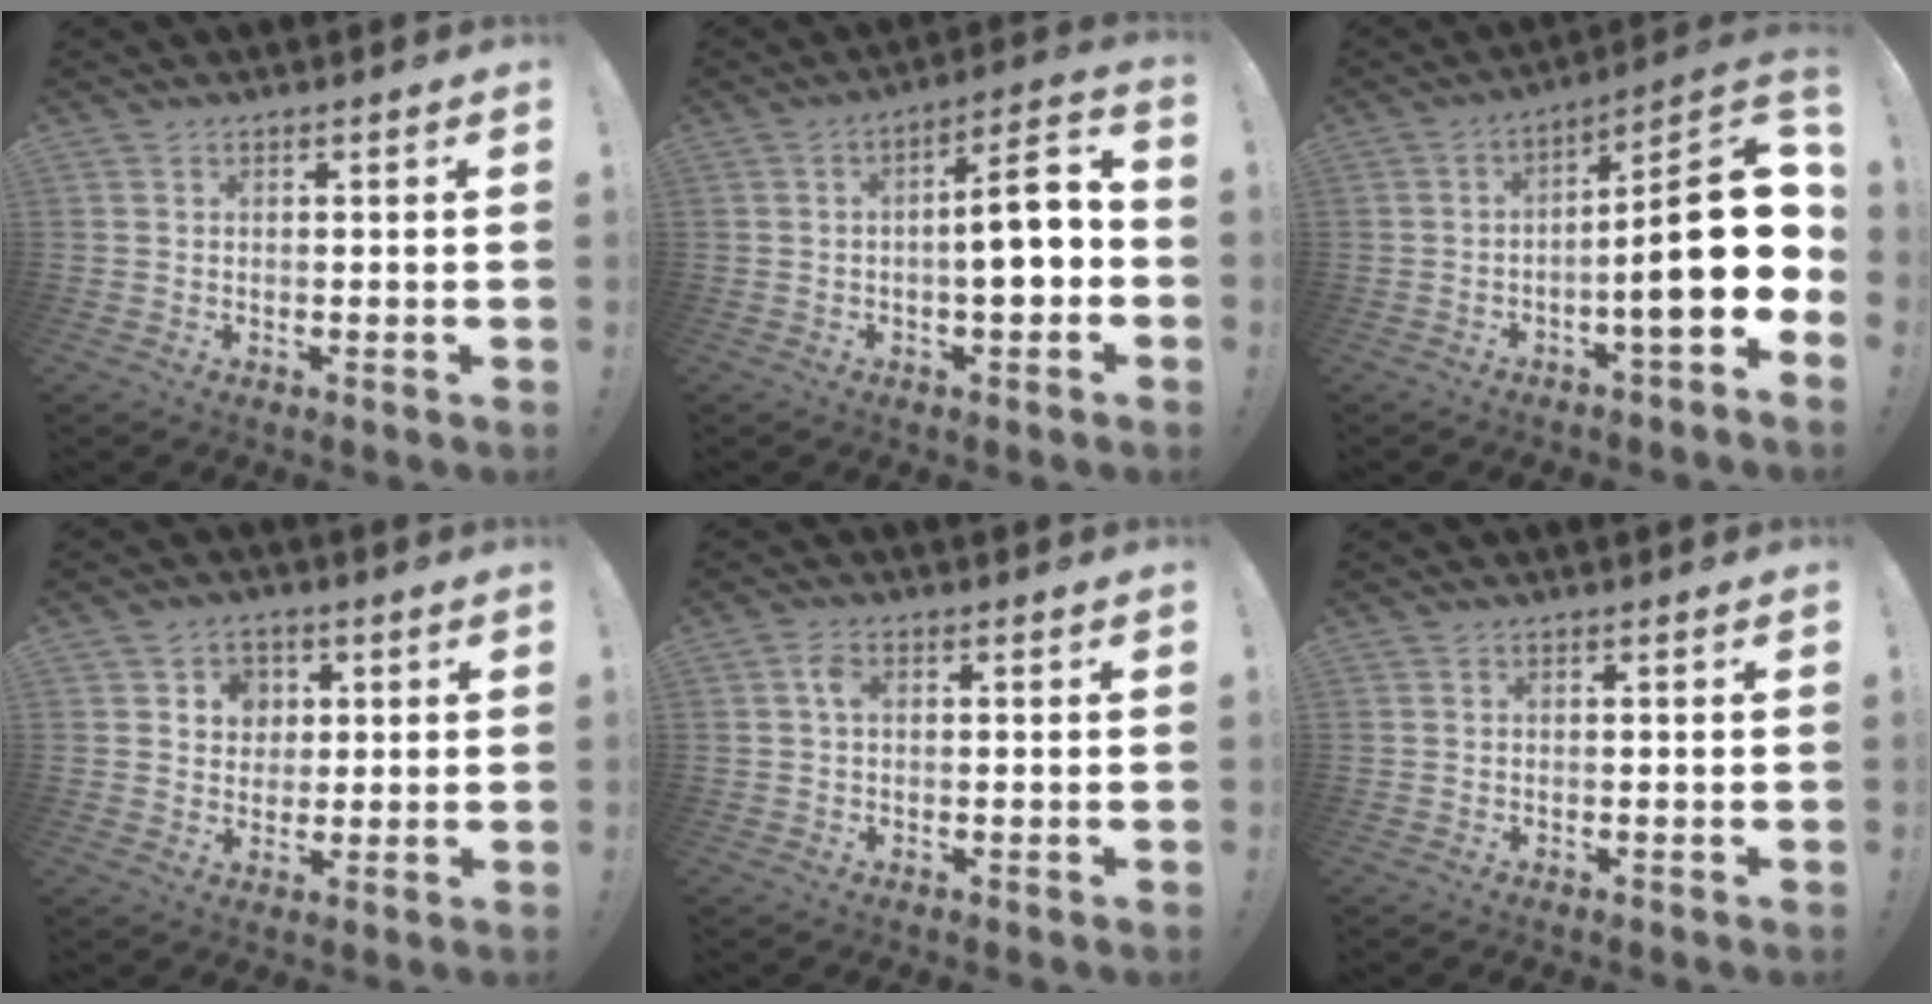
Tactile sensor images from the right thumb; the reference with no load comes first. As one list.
[{"total": 11.7, "force": [-1.5, 3.2, 11.1], "torque": [-0.151, 0.006, -0.033]}, {"total": 20.3, "force": [-1.7, 5.0, 19.6], "torque": [-0.283, 0.011, -0.026]}, {"total": 6.1, "force": [1.8, 5.6, 1.3], "torque": [-0.021, -0.010, 0.034]}, {"total": 2.9, "force": [0.5, 1.7, 2.3], "torque": [-0.042, 0.006, 0.006]}, {"total": 0.0}]